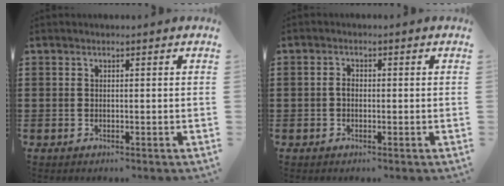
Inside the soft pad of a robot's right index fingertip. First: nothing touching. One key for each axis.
{"total": 1.5, "fx": -0.4, "fy": 0.9, "fz": 1.1, "tx": -0.023, "ty": 0.002, "tz": -0.007}